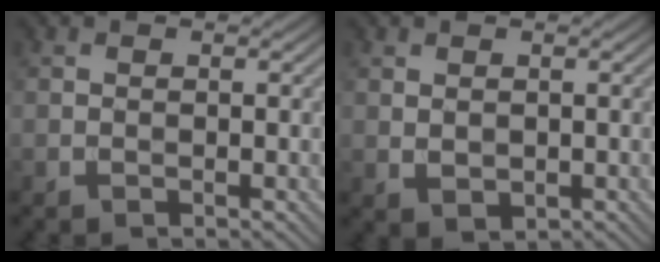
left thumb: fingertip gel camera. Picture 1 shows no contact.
{"total": 1.4, "force": [0.3, 1.0, 1.0], "torque": [-0.022, -0.005, 0.012]}